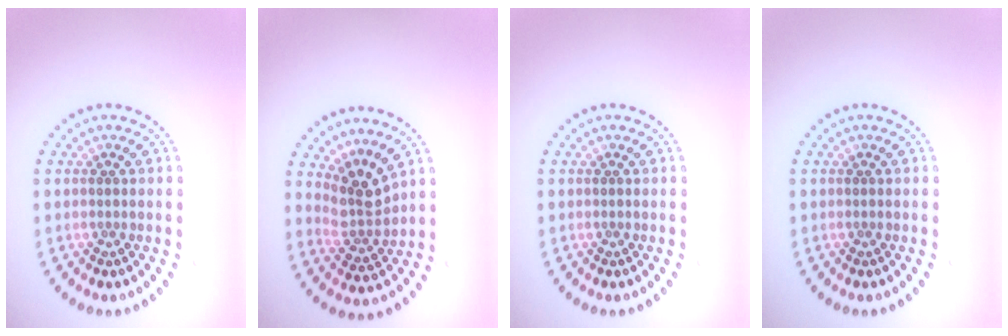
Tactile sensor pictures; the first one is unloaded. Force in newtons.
{"total": 3.2, "press": 2.2, "slide": 2.4}
{"total": 0.0}
{"total": 0.0}